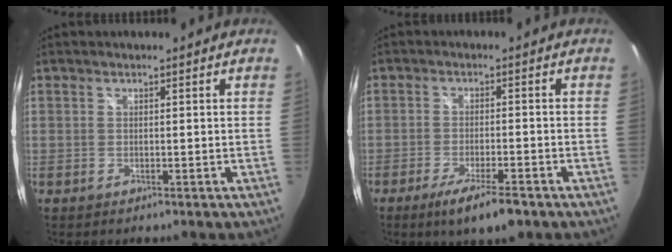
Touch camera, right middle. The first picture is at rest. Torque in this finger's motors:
{"motor_torque": [1.11, -1.05, 0.62, 0.17]}